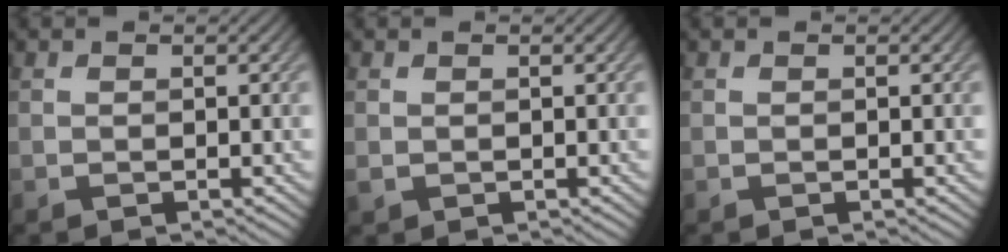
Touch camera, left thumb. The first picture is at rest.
{"total": 0.6, "force": [0.1, 0.5, 0.3], "torque": [-0.011, -0.003, 0.005]}
{"total": 0.0}